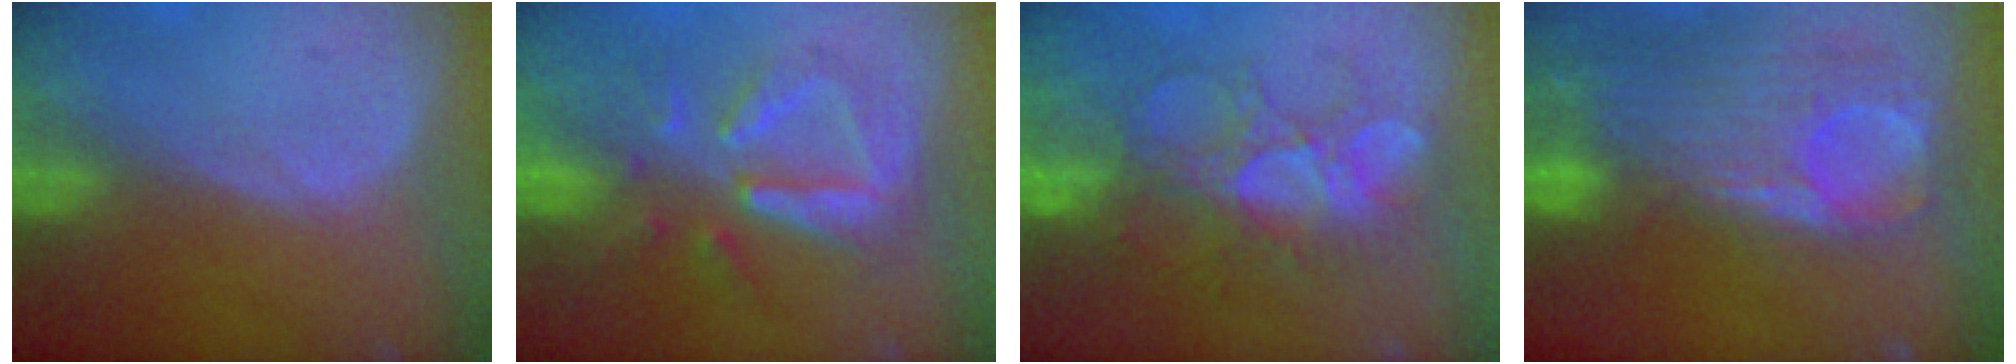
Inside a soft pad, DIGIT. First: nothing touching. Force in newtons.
{"total": 8.0, "press": 8.0, "slide": 0.1}
{"total": 8.8, "press": 8.5, "slide": 2.3}
{"total": 12.7, "press": 10.6, "slide": 6.9}